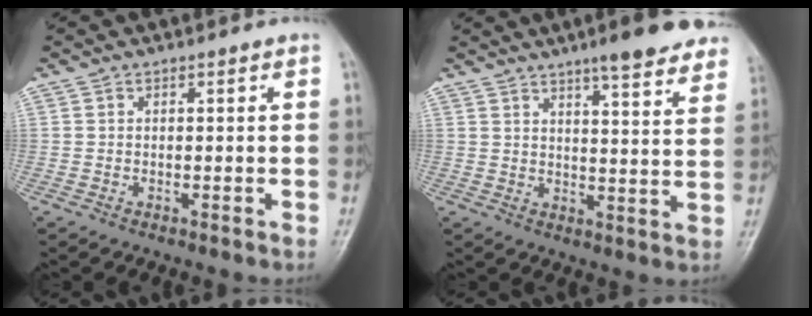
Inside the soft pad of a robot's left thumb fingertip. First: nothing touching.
{"total": 13.5, "force": [10.2, 2.4, 8.5], "torque": [-0.085, -0.046, 0.122]}